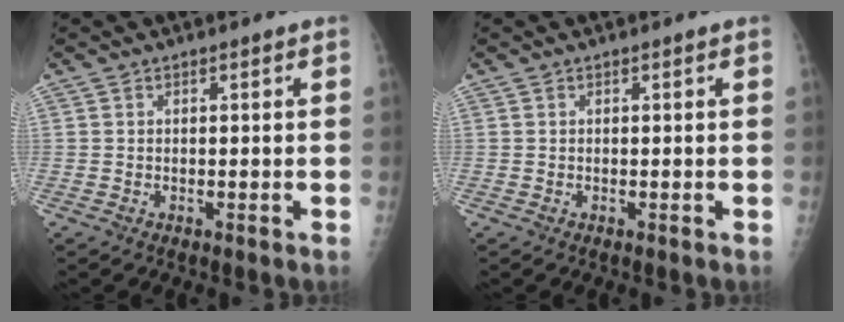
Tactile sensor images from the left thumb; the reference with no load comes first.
{"total": 0.0}